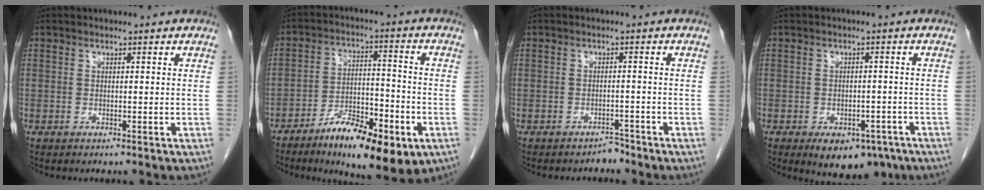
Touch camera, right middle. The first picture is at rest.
{"total": 14.1, "force": [-7.6, 4.4, 11.0], "torque": [-0.177, 0.003, -0.118]}
{"total": 1.6, "force": [-1.4, 0.5, -0.2], "torque": [0.006, -0.001, -0.022]}
{"total": 8.4, "force": [-5.3, 4.9, 4.4], "torque": [-0.043, 0.007, -0.067]}